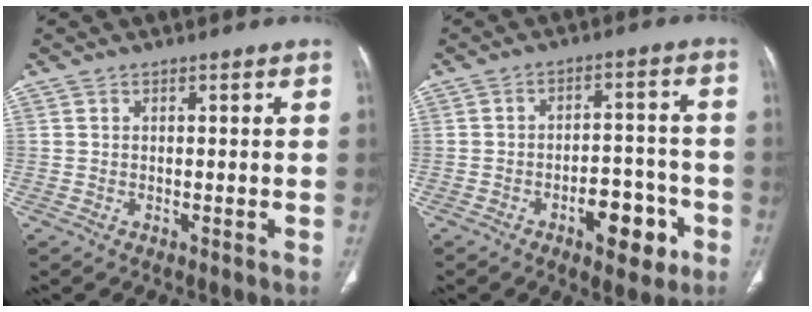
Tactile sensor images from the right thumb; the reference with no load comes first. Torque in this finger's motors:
{"motor_torque": [1.22, 1.31, -0.09, 0.02, 0.24]}